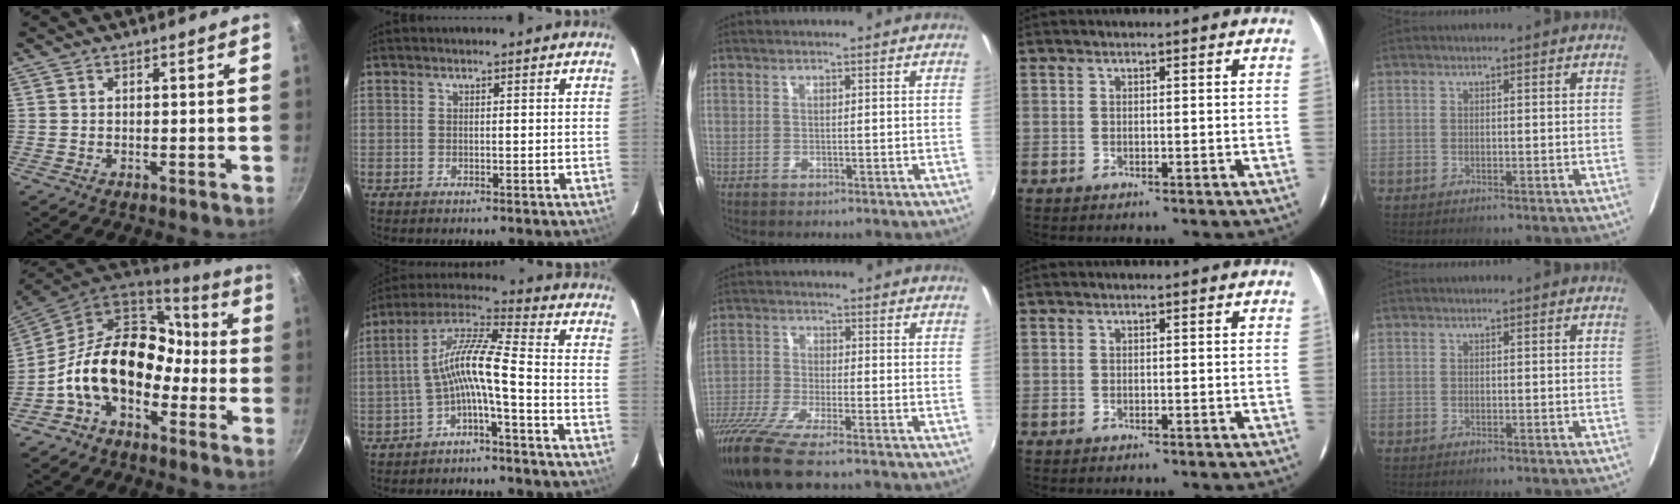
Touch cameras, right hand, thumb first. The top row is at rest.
{"thumb": {"total": 18.3, "force": [-4.6, 12.4, 12.6], "torque": [-0.177, 0.070, -0.099]}, "index": {"total": 9.4, "force": [-3.2, 0.6, 8.8], "torque": [-0.196, 0.022, -0.062]}, "middle": {"total": 12.4, "force": [-10.0, 1.0, 7.2], "torque": [-0.171, -0.042, -0.192]}}